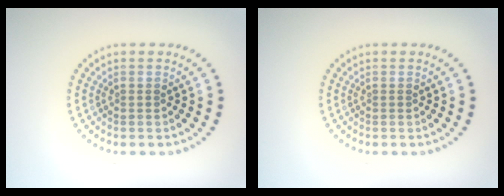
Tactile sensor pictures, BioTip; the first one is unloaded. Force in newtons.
{"total": 0.0}